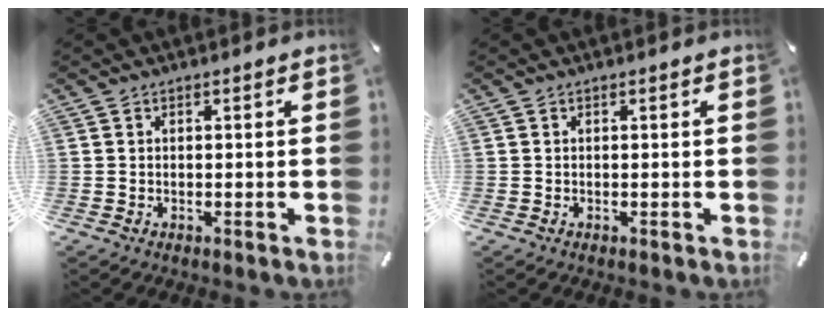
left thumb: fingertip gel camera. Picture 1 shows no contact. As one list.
[{"total": 0.0}]